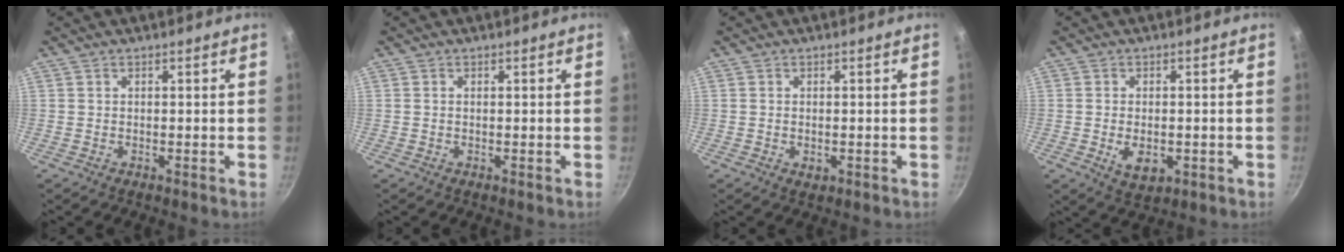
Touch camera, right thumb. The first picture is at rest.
{"total": 0.0}
{"total": 1.6, "force": [-0.3, 1.0, 1.1], "torque": [-0.017, -0.002, -0.003]}
{"total": 5.5, "force": [-1.2, 3.3, 4.2], "torque": [-0.062, -0.004, -0.011]}